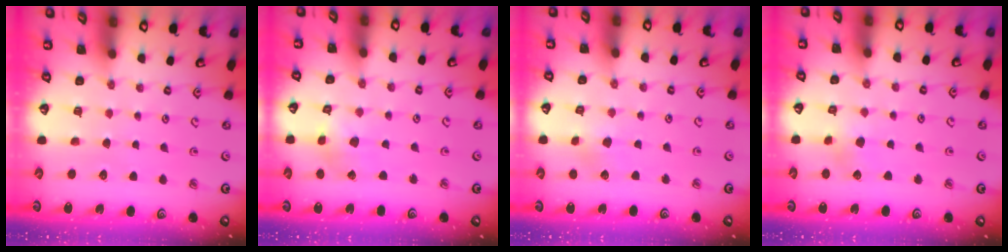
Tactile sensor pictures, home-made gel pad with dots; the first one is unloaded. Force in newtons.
{"total": 3.2, "press": 3.2, "slide": 0.3}
{"total": 2.6, "press": 2.6, "slide": 0.4}
{"total": 3.3, "press": 3.2, "slide": 0.7}